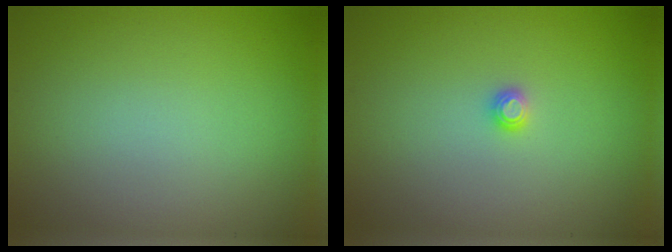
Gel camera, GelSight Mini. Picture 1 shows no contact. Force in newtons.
{"total": 0.8, "press": 0.8, "slide": 0.1}